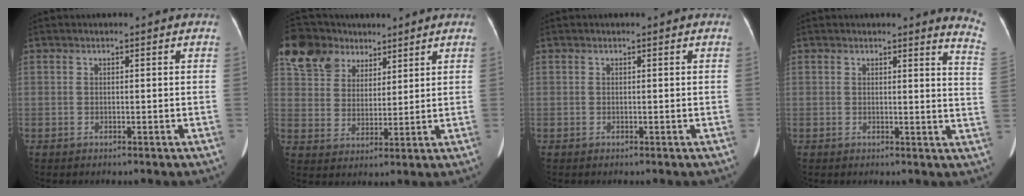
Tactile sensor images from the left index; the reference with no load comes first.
{"total": 10.5, "force": [7.2, 7.2, 2.7], "torque": [-0.056, 0.034, 0.140]}
{"total": 0.0}
{"total": 6.1, "force": [5.8, -0.6, 1.5], "torque": [-0.008, -0.080, 0.035]}